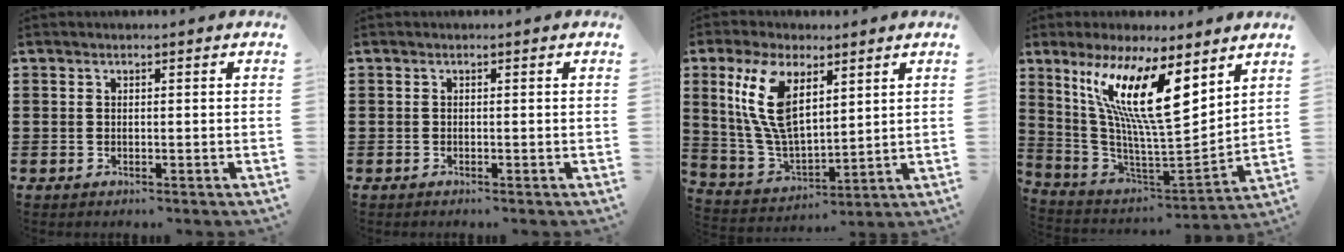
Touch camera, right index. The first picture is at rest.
{"total": 0.0}
{"total": 11.9, "force": [5.1, 5.4, 9.3], "torque": [-0.215, -0.005, 0.092]}
{"total": 15.7, "force": [7.6, 3.3, 13.3], "torque": [-0.287, -0.032, 0.127]}